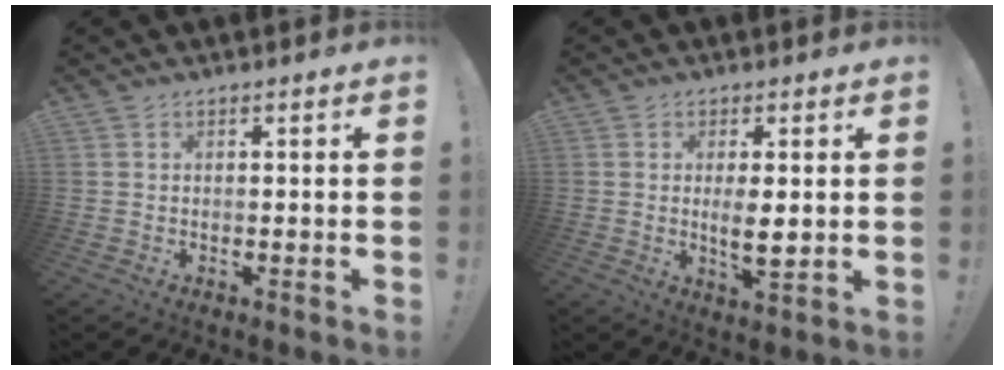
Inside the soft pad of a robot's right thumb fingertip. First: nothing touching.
{"total": 5.3, "force": [0.2, 1.8, 5.0], "torque": [-0.080, -0.017, -0.002]}